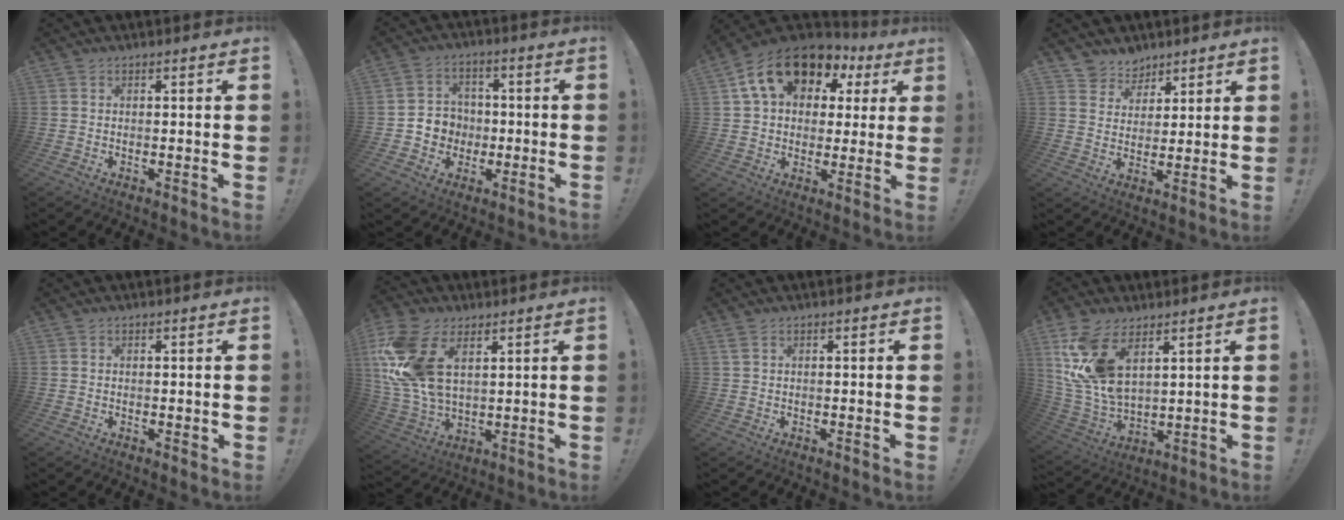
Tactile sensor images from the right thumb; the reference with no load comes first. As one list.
[{"total": 7.4, "force": [-1.9, 7.0, 1.4], "torque": [-0.021, 0.017, -0.032]}, {"total": 17.6, "force": [8.9, 11.1, 10.4], "torque": [-0.164, -0.037, 0.162]}, {"total": 7.0, "force": [5.3, 4.6, -0.2], "torque": [-0.004, -0.043, 0.104]}, {"total": 0.7, "force": [0.3, 0.4, 0.4], "torque": [-0.004, 0.000, 0.005]}, {"total": 19.2, "force": [6.7, 11.8, 13.7], "torque": [-0.271, -0.024, 0.125]}, {"total": 1.4, "force": [0.7, 0.0, 1.3], "torque": [-0.031, 0.001, 0.013]}, {"total": 14.5, "force": [7.5, 7.9, 9.7], "torque": [-0.212, -0.040, 0.142]}]